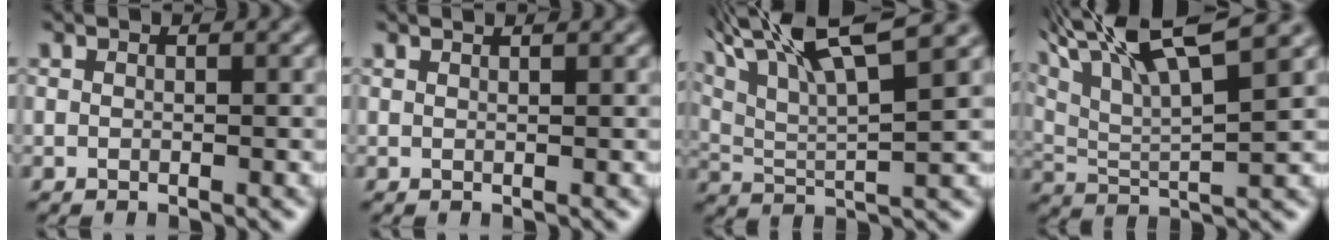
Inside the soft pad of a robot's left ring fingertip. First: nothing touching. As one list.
[{"total": 1.1, "force": [1.0, 0.3, 0.5], "torque": [0.002, 0.001, 0.000]}, {"total": 10.7, "force": [7.0, 2.3, 7.8], "torque": [-0.154, 0.029, 0.118]}, {"total": 11.8, "force": [7.8, 2.7, 8.4], "torque": [-0.165, 0.030, 0.118]}]